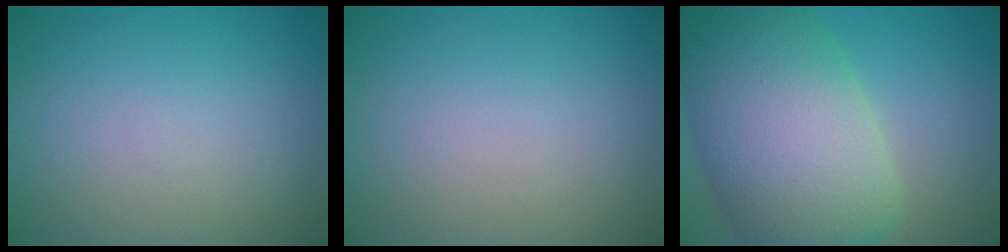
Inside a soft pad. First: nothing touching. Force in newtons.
{"total": 0.0}
{"total": 13.5, "press": 13.4, "slide": 0.7}